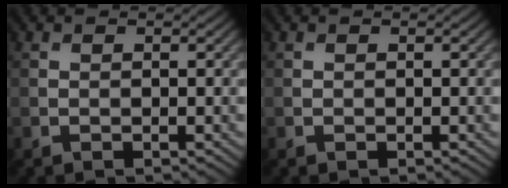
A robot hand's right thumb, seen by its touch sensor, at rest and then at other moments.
{"total": 0.0}